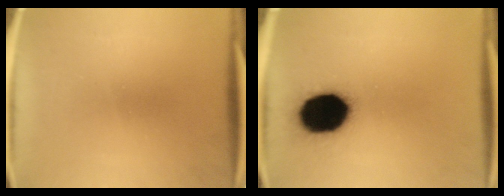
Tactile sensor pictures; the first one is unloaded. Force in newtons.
{"total": 19.8}